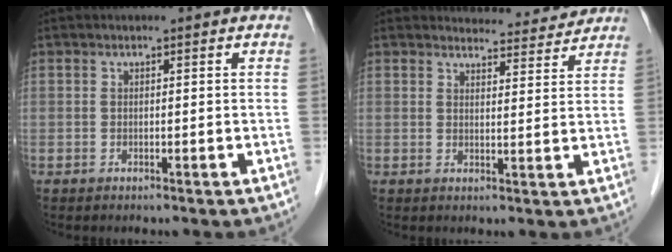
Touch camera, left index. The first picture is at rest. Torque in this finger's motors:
{"motor_torque": [-0.14, -0.69, -0.02, -0.02]}